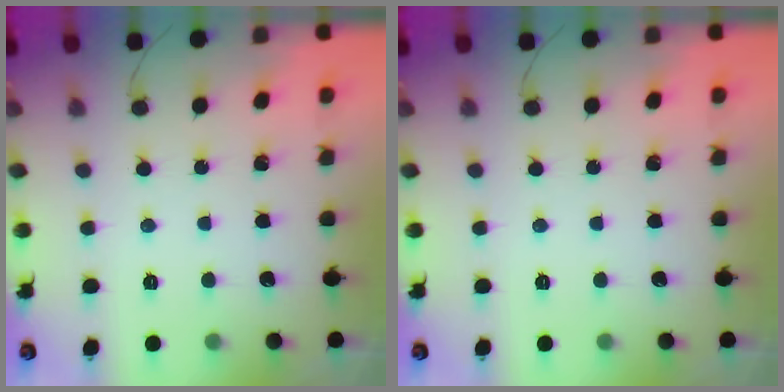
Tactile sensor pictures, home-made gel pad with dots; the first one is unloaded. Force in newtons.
{"total": 0.0}